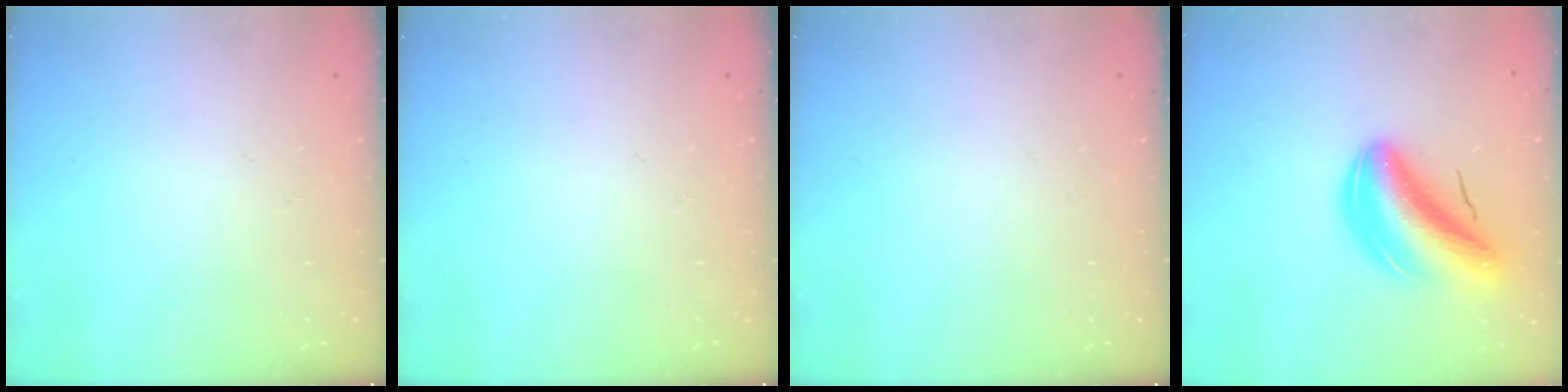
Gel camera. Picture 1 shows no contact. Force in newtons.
{"total": 0.0}
{"total": 0.0}
{"total": 11.1, "press": 10.6, "slide": 3.2}